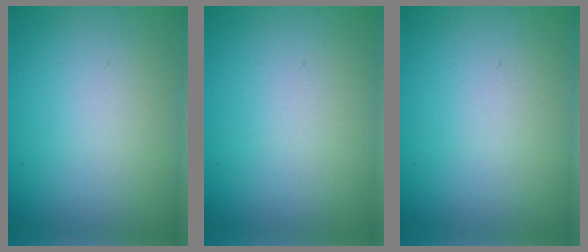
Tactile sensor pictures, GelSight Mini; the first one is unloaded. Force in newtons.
{"total": 0.0}
{"total": 0.0}